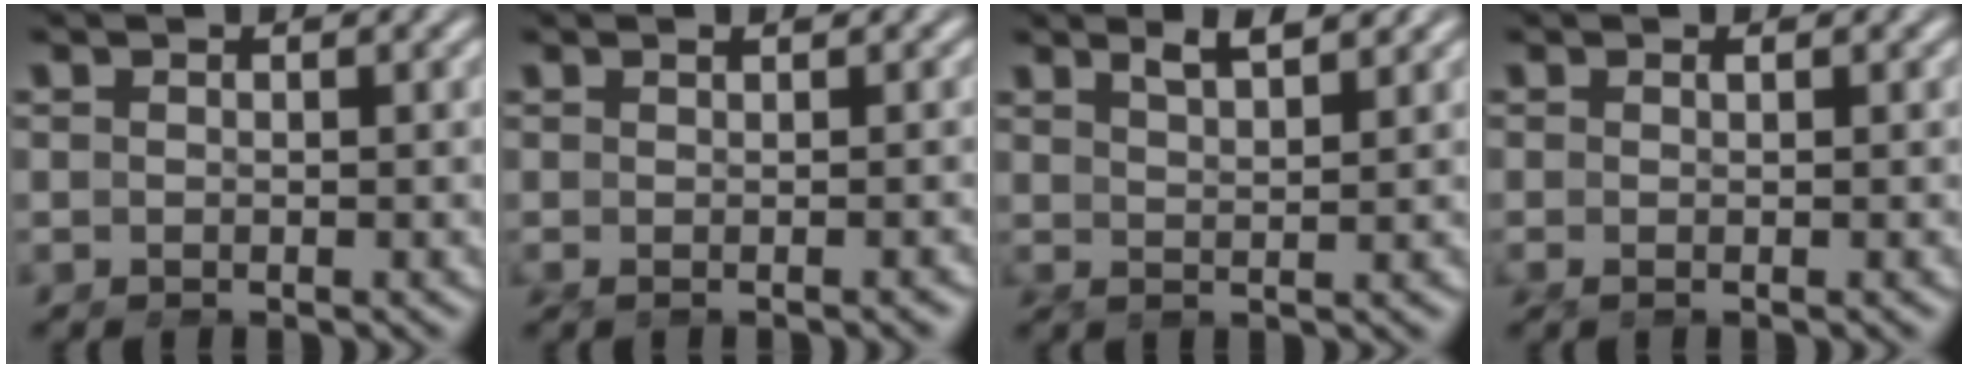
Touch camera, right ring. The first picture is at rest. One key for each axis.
{"total": 1.8, "fx": -1.2, "fy": -0.8, "fz": 1.2, "tx": -0.011, "ty": 0.009, "tz": -0.013}
{"total": 3.2, "fx": 2.6, "fy": -0.8, "fz": 1.7, "tx": -0.020, "ty": 0.011, "tz": 0.046}
{"total": 1.4, "fx": -0.8, "fy": -0.5, "fz": 1.0, "tx": -0.016, "ty": 0.003, "tz": -0.008}